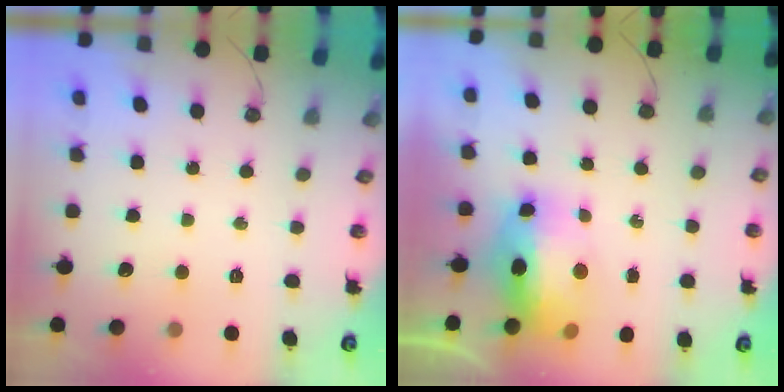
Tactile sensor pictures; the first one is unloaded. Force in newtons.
{"total": 13.4, "press": 13.3, "slide": 1.6}